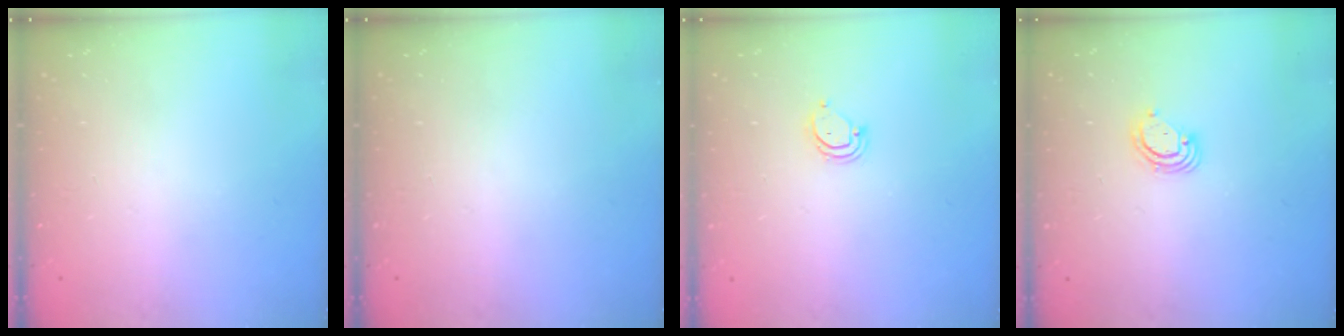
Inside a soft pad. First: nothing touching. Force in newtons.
{"total": 0.0}
{"total": 3.4, "press": 3.4, "slide": 0.4}
{"total": 3.7, "press": 3.7, "slide": 0.3}